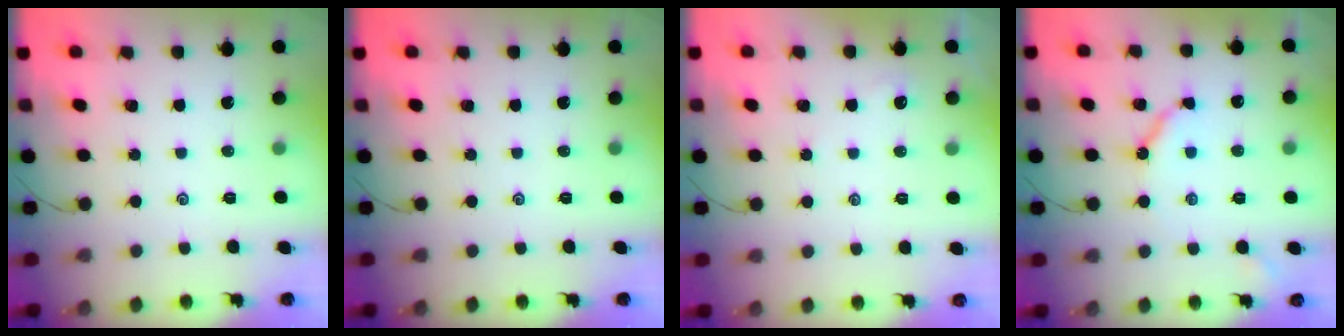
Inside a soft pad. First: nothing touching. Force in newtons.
{"total": 0.0}
{"total": 1.7, "press": 1.7, "slide": 0.3}
{"total": 6.7, "press": 6.7, "slide": 0.8}